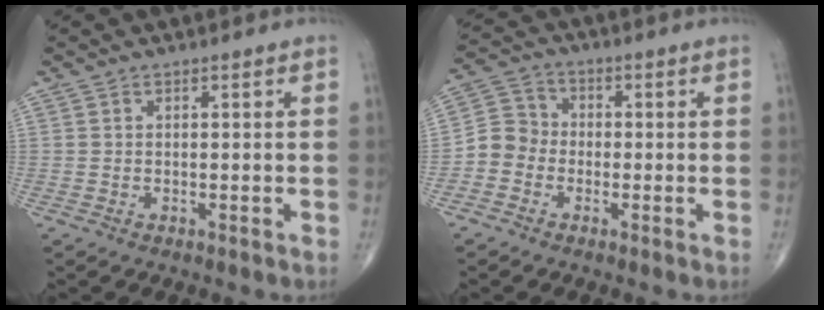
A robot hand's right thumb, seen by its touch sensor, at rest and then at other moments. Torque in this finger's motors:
{"motor_torque": [-0.02, 0.09, 0.16, -0.05, 0.04]}